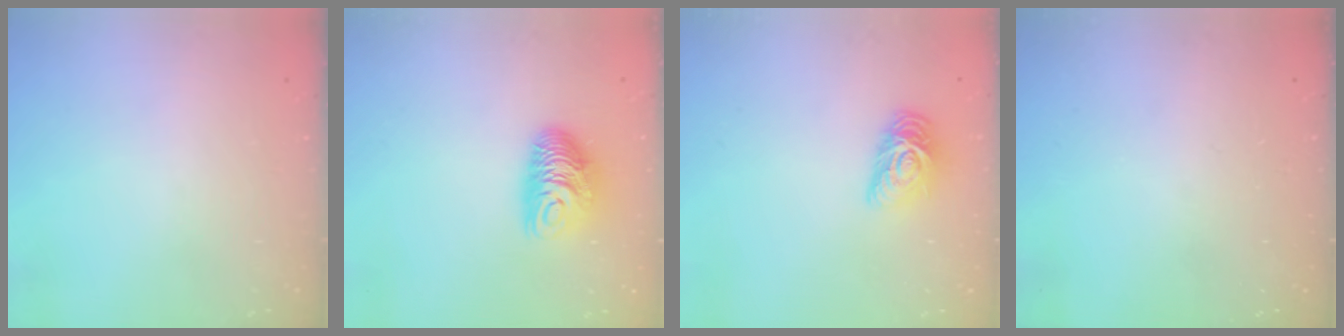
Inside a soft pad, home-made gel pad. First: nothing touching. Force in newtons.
{"total": 10.2, "press": 10.2, "slide": 0.4}
{"total": 9.4, "press": 9.4, "slide": 0.6}
{"total": 0.0}